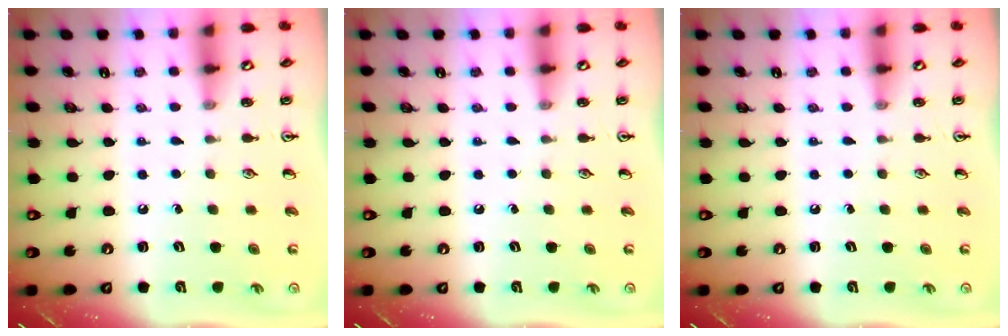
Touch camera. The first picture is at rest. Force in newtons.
{"total": 0.0}
{"total": 0.0}